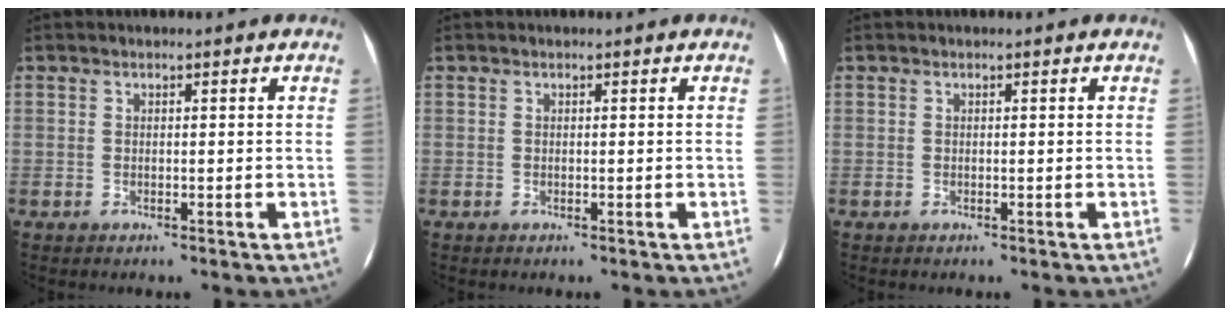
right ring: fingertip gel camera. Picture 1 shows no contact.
{"total": 0.0}
{"total": 0.0}